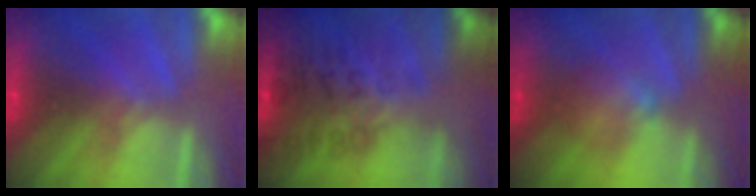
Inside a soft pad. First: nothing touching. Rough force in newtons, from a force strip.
{"total": 2.9}
{"total": 2.0}